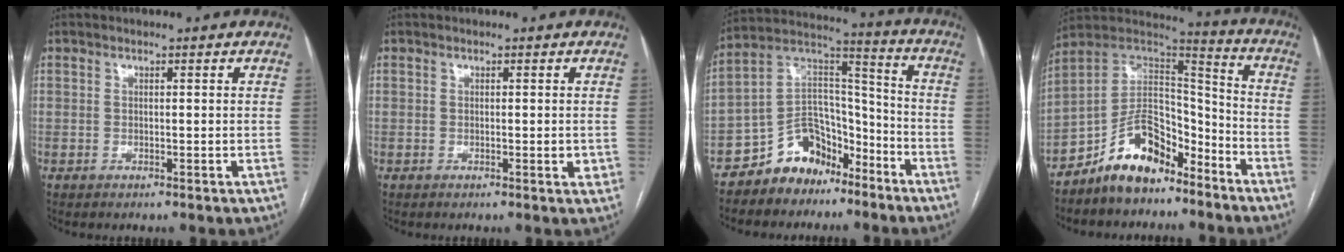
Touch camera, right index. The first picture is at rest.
{"total": 1.5, "force": [-0.2, 0.4, 1.5], "torque": [-0.024, -0.001, 0.000]}
{"total": 11.9, "force": [-8.6, 7.4, 3.9], "torque": [-0.072, 0.064, -0.153]}
{"total": 13.0, "force": [-9.2, 6.2, 6.8], "torque": [-0.123, 0.041, -0.168]}